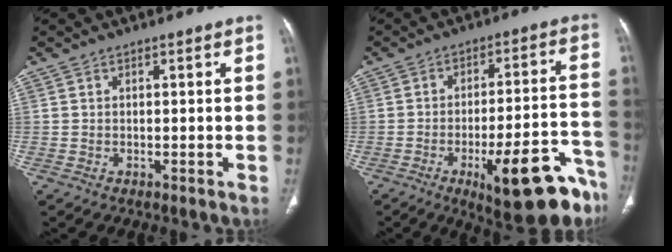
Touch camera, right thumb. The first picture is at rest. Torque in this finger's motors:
{"motor_torque": [1.95, 1.88, 0.98, -1.05, 0.35]}